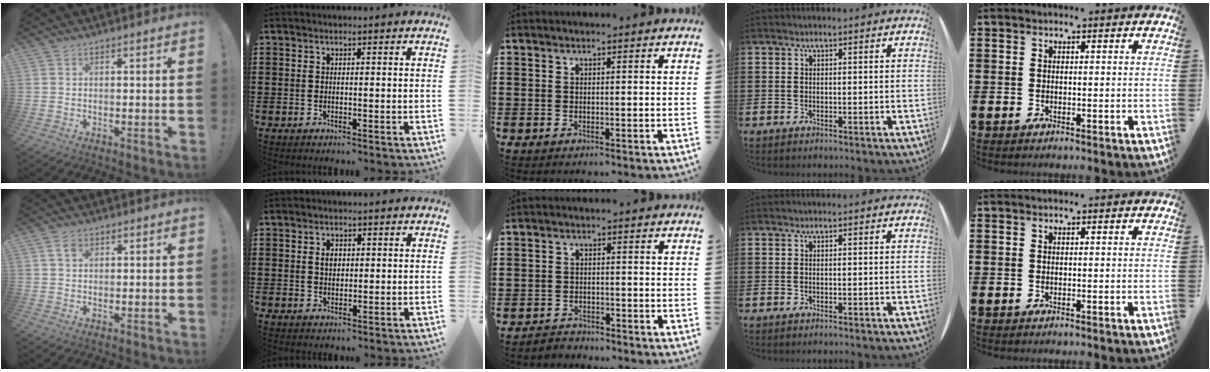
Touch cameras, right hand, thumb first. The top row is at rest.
{"thumb": {"total": 2.8, "force": [1.3, 1.5, 2.0], "torque": [-0.030, -0.001, 0.021]}, "index": {"total": 2.7, "force": [0.6, 1.7, 2.0], "torque": [-0.037, 0.006, 0.008]}, "middle": {"total": 2.7, "force": [-2.6, 0.6, -0.3], "torque": [-0.002, 0.002, -0.058]}}